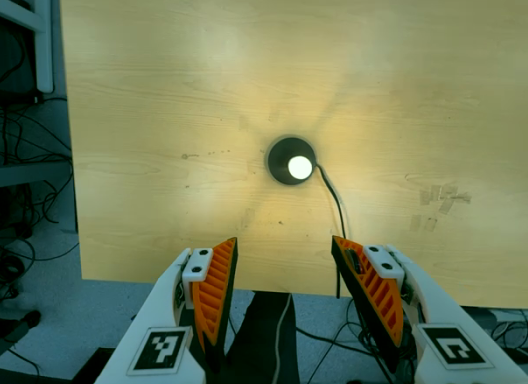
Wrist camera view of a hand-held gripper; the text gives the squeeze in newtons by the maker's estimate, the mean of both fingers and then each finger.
{"total": 0.0}